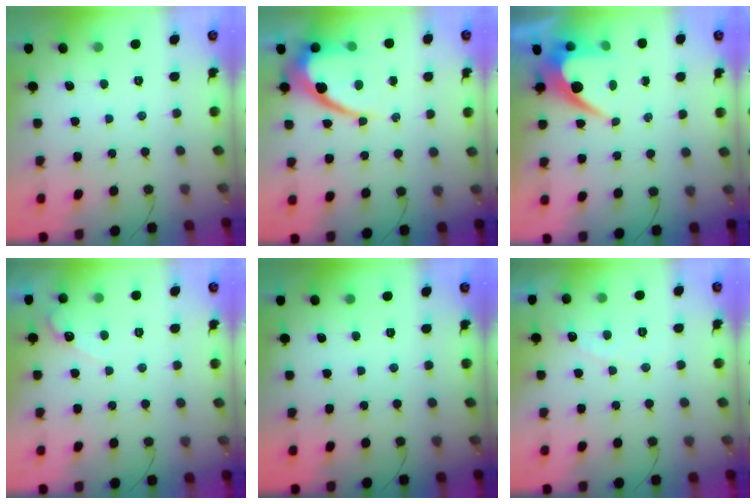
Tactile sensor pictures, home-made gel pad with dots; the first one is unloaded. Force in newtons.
{"total": 10.8, "press": 10.8, "slide": 1.0}
{"total": 7.5, "press": 7.5, "slide": 0.5}
{"total": 3.3, "press": 3.3, "slide": 0.1}
{"total": 0.0}
{"total": 3.7, "press": 3.6, "slide": 0.2}